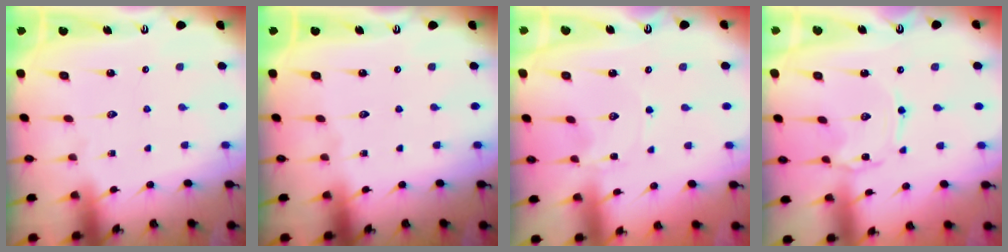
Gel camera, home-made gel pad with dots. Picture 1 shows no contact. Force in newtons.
{"total": 0.0}
{"total": 0.0}
{"total": 1.2, "press": 1.2, "slide": 0.1}